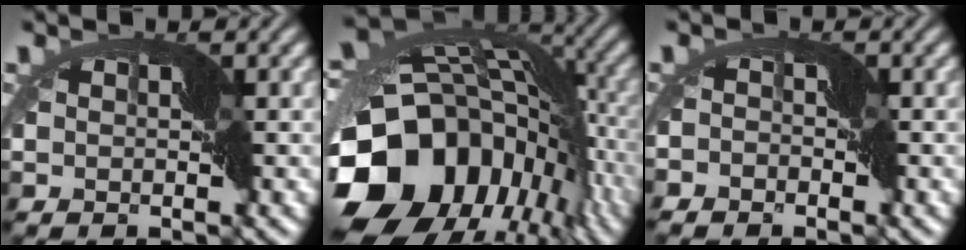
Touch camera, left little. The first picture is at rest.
{"total": 18.7, "force": [-7.0, 13.2, 11.3], "torque": [-0.245, -0.003, -0.118]}
{"total": 3.6, "force": [-3.1, 1.7, 0.3], "torque": [0.005, -0.001, -0.053]}